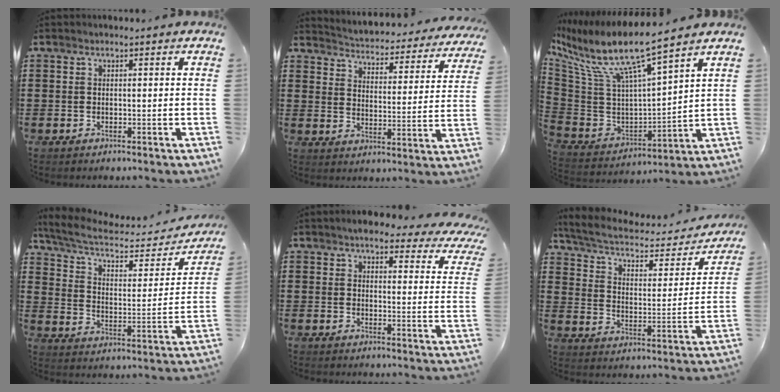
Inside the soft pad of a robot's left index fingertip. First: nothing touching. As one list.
[{"total": 3.1, "force": [3.0, -0.2, 0.2], "torque": [-0.026, -0.037, 0.043]}, {"total": 9.9, "force": [6.6, 1.1, 7.3], "torque": [-0.172, -0.056, 0.103]}, {"total": 6.8, "force": [4.9, 2.2, 4.1], "torque": [-0.103, -0.031, 0.083]}, {"total": 4.9, "force": [4.2, 0.9, 2.3], "torque": [-0.045, -0.022, 0.070]}, {"total": 5.2, "force": [3.7, 1.8, 3.1], "torque": [-0.079, -0.026, 0.059]}]